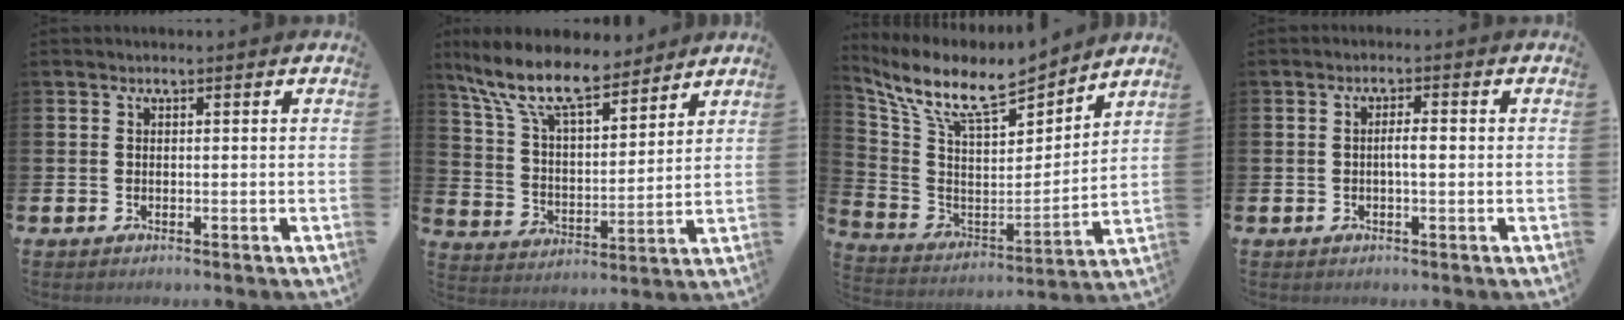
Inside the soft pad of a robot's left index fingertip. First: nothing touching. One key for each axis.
{"total": 11.4, "fx": 9.4, "fy": 3.7, "fz": 5.2, "tx": -0.134, "ty": -0.050, "tz": 0.167}
{"total": 10.8, "fx": 9.4, "fy": 2.7, "fz": 4.6, "tx": -0.129, "ty": -0.063, "tz": 0.163}
{"total": 1.8, "fx": -0.2, "fy": 0.5, "fz": 1.7, "tx": -0.036, "ty": 0.004, "tz": -0.004}